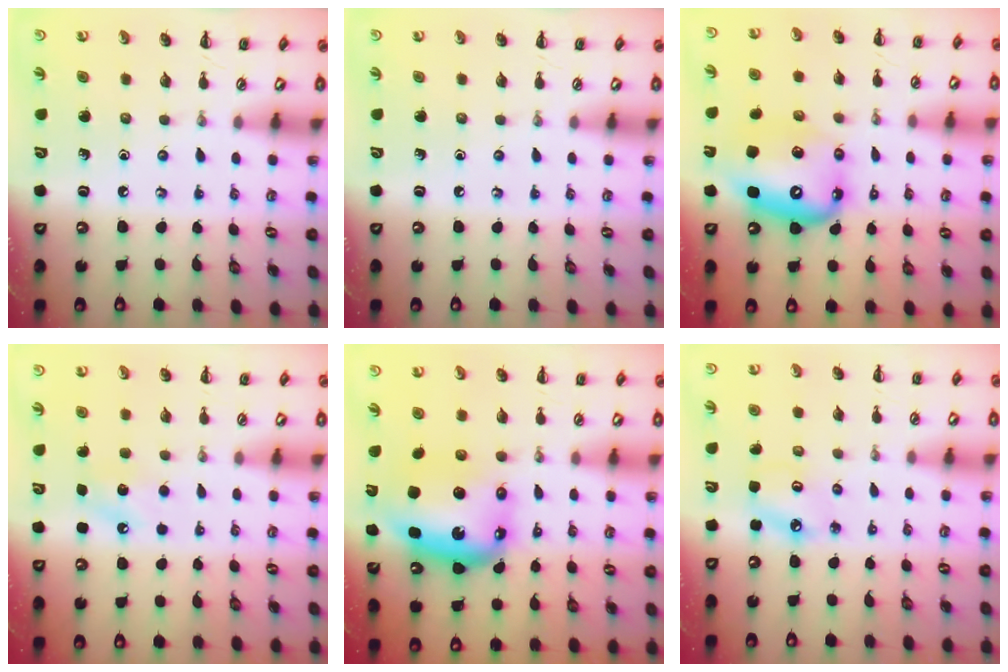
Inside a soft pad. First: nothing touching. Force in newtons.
{"total": 0.0}
{"total": 11.5, "press": 11.1, "slide": 2.9}
{"total": 6.8, "press": 6.5, "slide": 1.9}
{"total": 9.5, "press": 8.9, "slide": 3.2}
{"total": 4.2, "press": 4.1, "slide": 0.5}